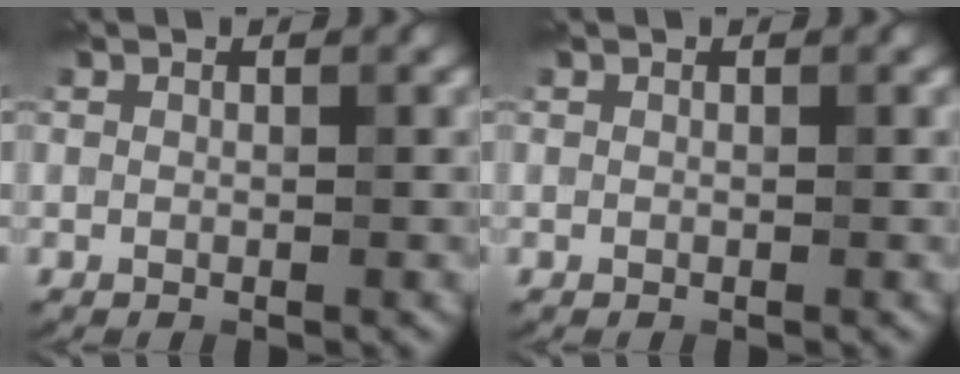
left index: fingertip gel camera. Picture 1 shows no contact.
{"total": 0.0}